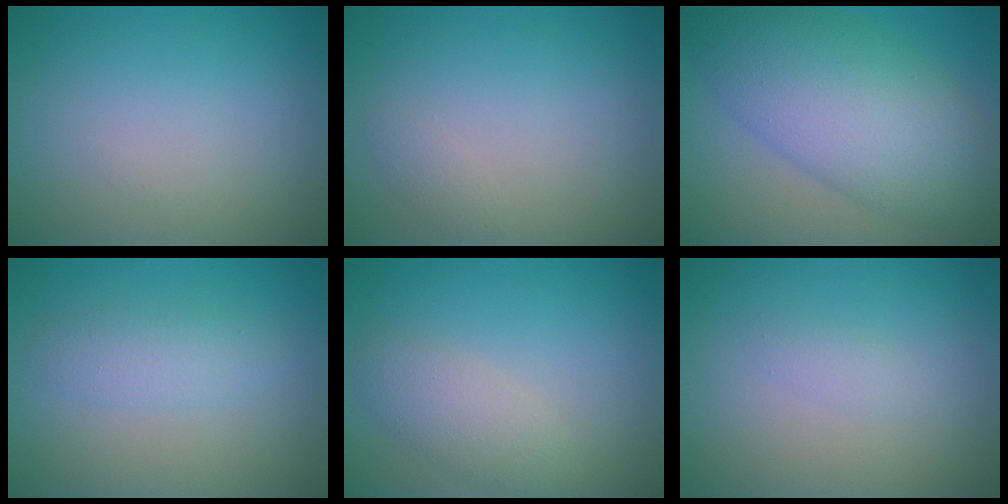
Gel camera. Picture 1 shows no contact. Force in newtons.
{"total": 0.7, "press": 0.7, "slide": 0.0}
{"total": 10.3, "press": 10.3, "slide": 0.1}
{"total": 2.3, "press": 2.3, "slide": 0.1}
{"total": 2.8, "press": 2.8, "slide": 0.2}
{"total": 0.8, "press": 0.8, "slide": 0.0}